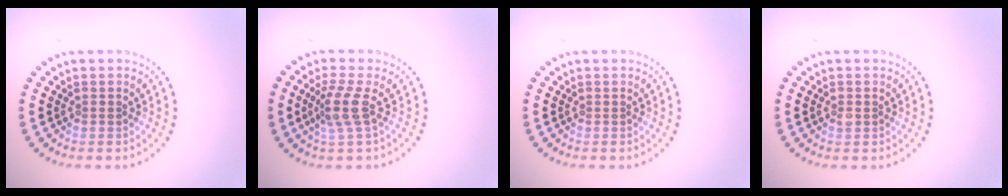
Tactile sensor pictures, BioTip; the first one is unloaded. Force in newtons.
{"total": 2.8, "press": 2.1, "slide": 1.8}
{"total": 0.0}
{"total": 0.9, "press": 0.9, "slide": 0.1}